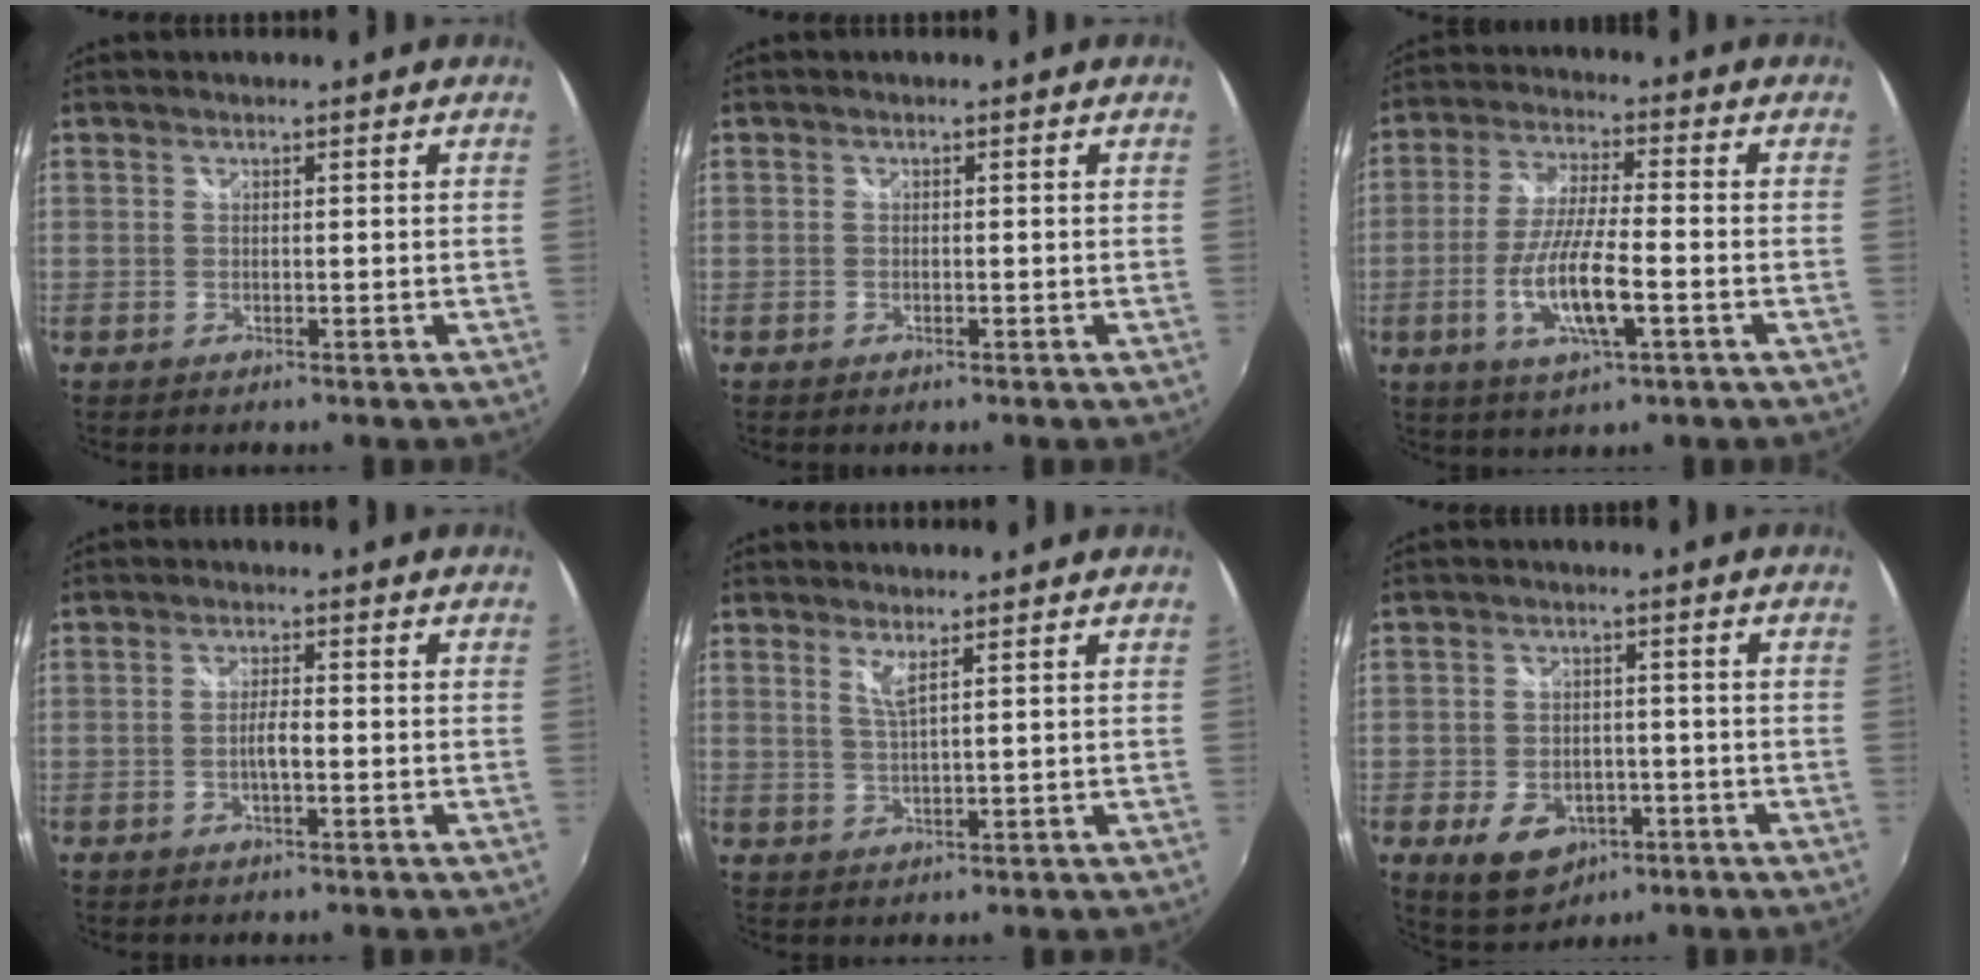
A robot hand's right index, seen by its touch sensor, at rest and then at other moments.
{"total": 0.7, "force": [-0.5, 0.6, 0.1], "torque": [-0.003, -0.003, -0.010]}
{"total": 11.0, "force": [-3.6, 2.1, 10.2], "torque": [-0.206, -0.010, -0.068]}
{"total": 2.4, "force": [-0.9, 0.4, 2.2], "torque": [-0.044, 0.002, -0.017]}
{"total": 2.4, "force": [1.4, -0.1, 1.9], "torque": [-0.039, -0.006, 0.024]}
{"total": 9.9, "force": [-4.6, 7.2, 5.1], "torque": [-0.127, -0.006, -0.061]}